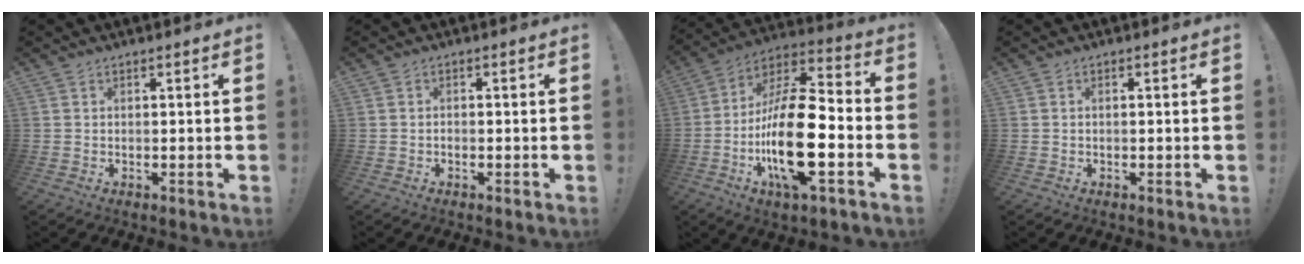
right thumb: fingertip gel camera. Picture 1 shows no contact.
{"total": 0.8, "force": [-0.8, 0.4, 0.1], "torque": [-0.001, 0.003, -0.013]}
{"total": 22.9, "force": [-6.0, 8.2, 20.5], "torque": [-0.390, 0.026, -0.098]}
{"total": 0.5, "force": [-0.4, 0.1, 0.4], "torque": [-0.012, 0.002, -0.006]}